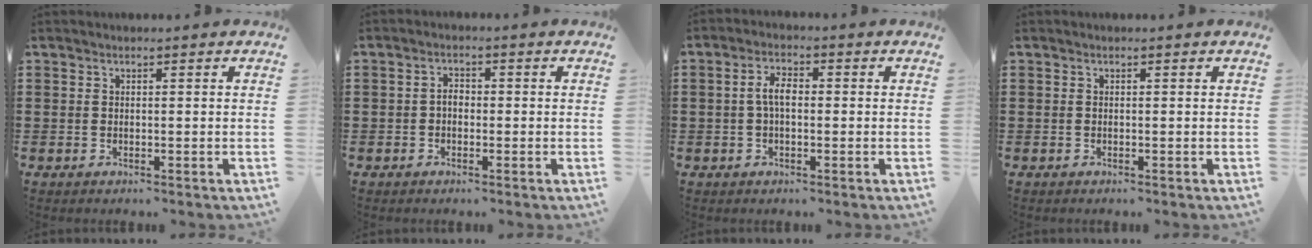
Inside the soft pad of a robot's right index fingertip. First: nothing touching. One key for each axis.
{"total": 1.9, "fx": -0.4, "fy": 1.2, "fz": 1.5, "tx": -0.037, "ty": 0.001, "tz": -0.011}
{"total": 3.7, "fx": -0.2, "fy": 1.7, "fz": 3.3, "tx": -0.078, "ty": 0.001, "tz": -0.009}
{"total": 0.0}